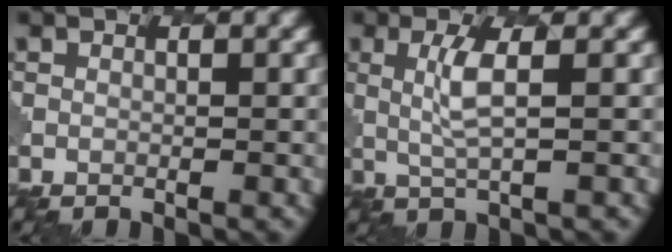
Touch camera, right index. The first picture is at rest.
{"total": 2.7, "force": [0.9, 0.4, 2.5], "torque": [-0.059, -0.003, 0.021]}